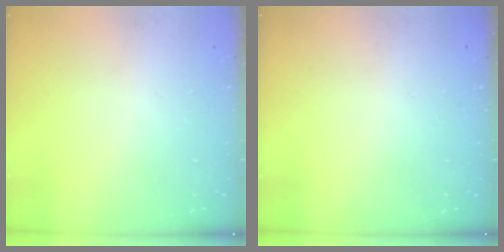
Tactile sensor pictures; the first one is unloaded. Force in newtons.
{"total": 0.0}